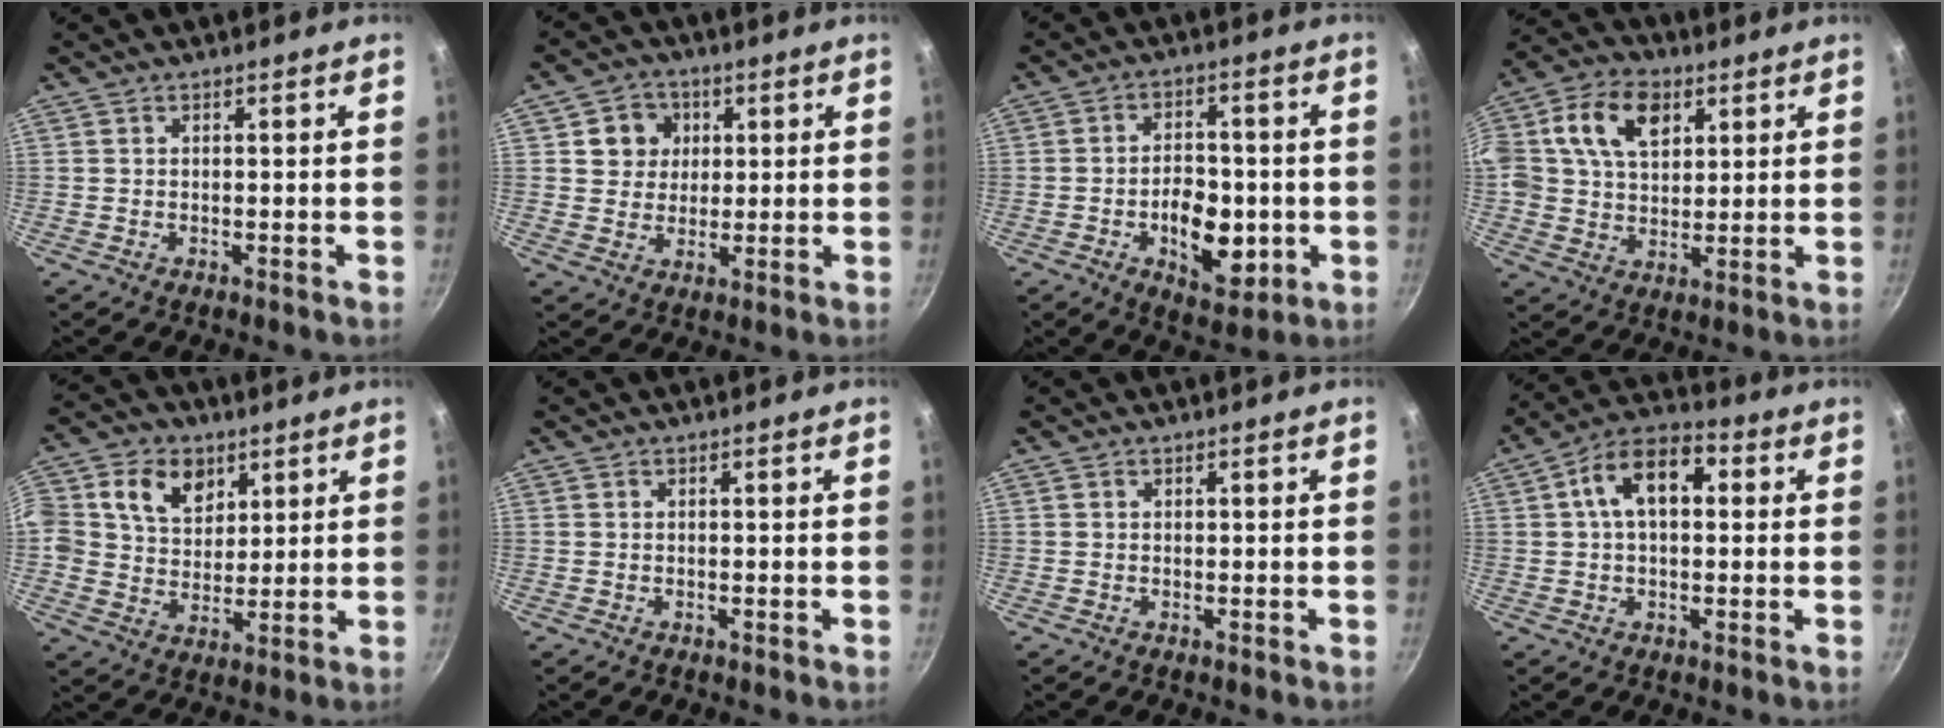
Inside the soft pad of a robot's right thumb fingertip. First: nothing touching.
{"total": 7.8, "force": [1.9, 7.0, 2.8], "torque": [-0.009, 0.007, 0.024]}
{"total": 11.6, "force": [-2.7, 7.0, 8.9], "torque": [-0.103, 0.006, -0.035]}
{"total": 13.7, "force": [4.7, 9.5, 8.7], "torque": [-0.136, 0.002, 0.073]}
{"total": 12.7, "force": [4.7, 10.1, 5.9], "torque": [-0.084, -0.004, 0.076]}
{"total": 0.0}
{"total": 0.0}
{"total": 11.6, "force": [2.3, 6.9, 9.0], "torque": [-0.121, 0.029, 0.024]}